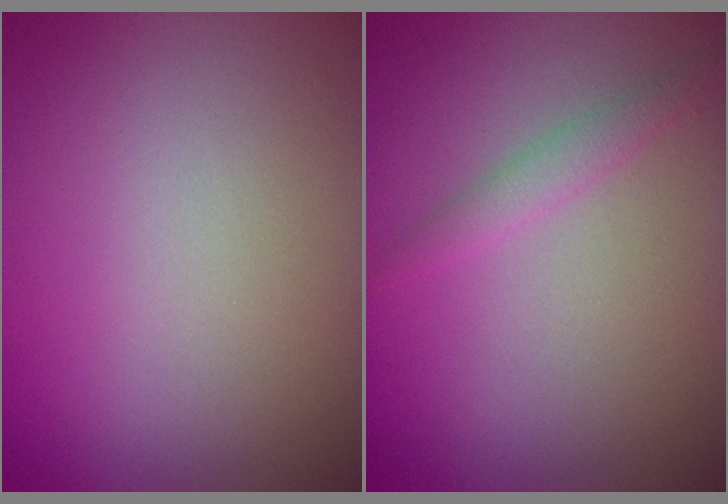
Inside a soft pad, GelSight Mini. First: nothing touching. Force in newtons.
{"total": 1.4, "press": 1.4, "slide": 0.1}